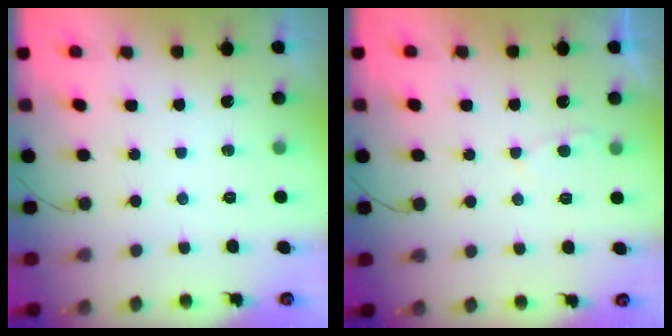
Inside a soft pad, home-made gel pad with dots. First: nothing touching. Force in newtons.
{"total": 2.5, "press": 2.5, "slide": 0.4}